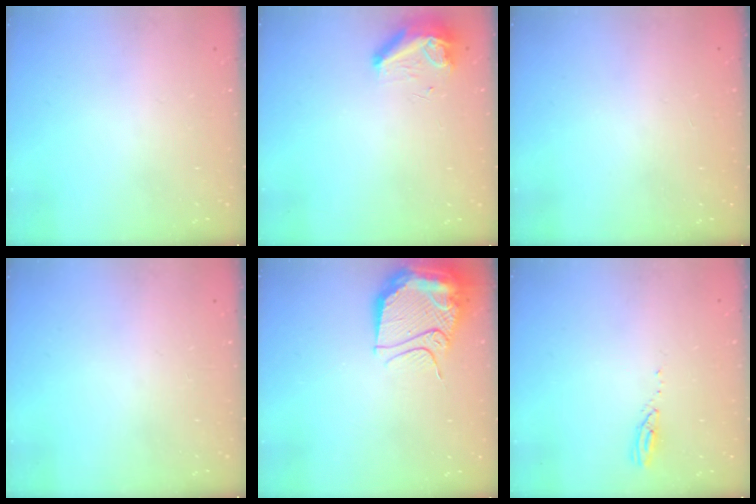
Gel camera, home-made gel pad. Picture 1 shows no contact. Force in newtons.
{"total": 8.3, "press": 8.2, "slide": 0.9}
{"total": 0.0}
{"total": 0.0}
{"total": 14.2, "press": 14.2, "slide": 1.4}
{"total": 3.1, "press": 3.1, "slide": 0.3}